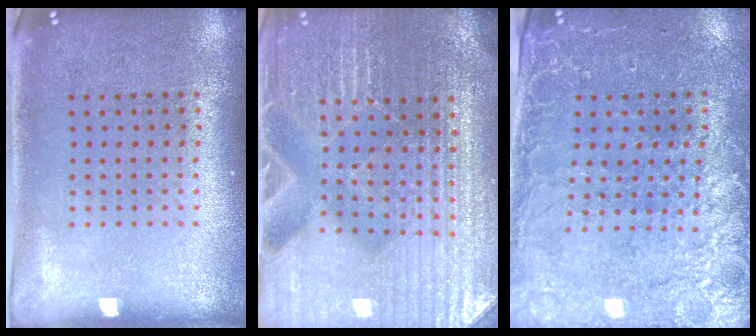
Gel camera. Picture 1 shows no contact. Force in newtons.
{"total": 4.7, "press": 4.5, "slide": 1.4}
{"total": 3.0, "press": 2.8, "slide": 1.1}